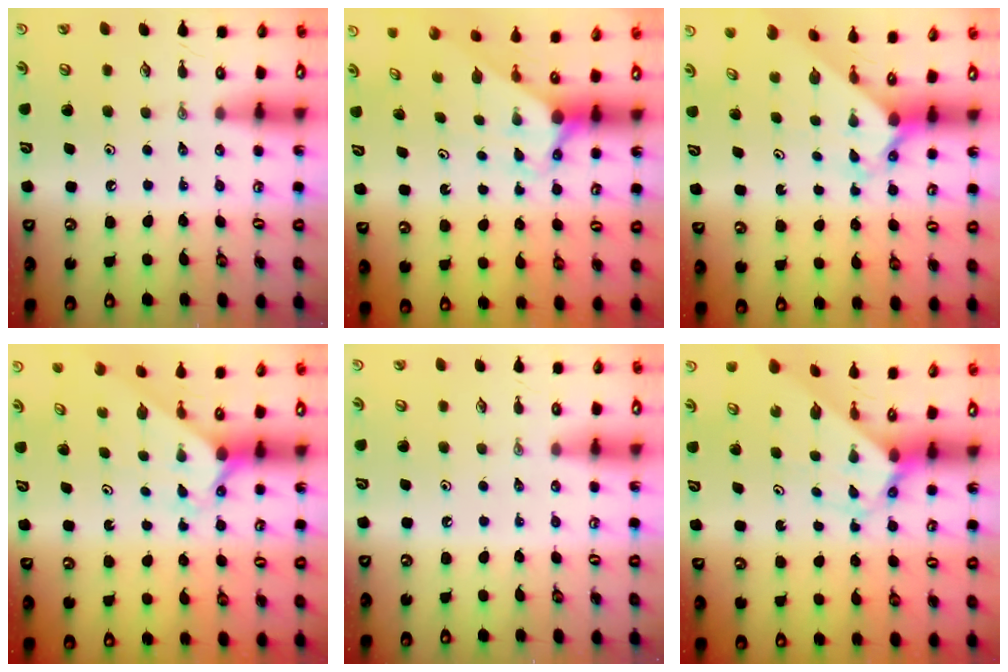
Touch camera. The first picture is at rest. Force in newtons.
{"total": 2.8, "press": 2.8, "slide": 0.0}
{"total": 2.4, "press": 2.4, "slide": 0.2}
{"total": 1.8, "press": 1.8, "slide": 0.2}
{"total": 0.0}
{"total": 2.7, "press": 2.7, "slide": 0.2}